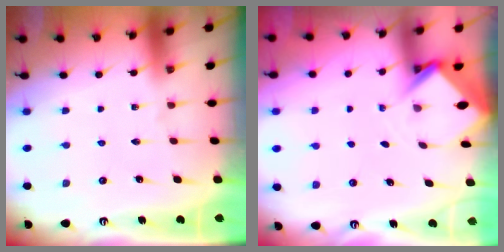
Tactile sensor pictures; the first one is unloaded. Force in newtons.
{"total": 3.0, "press": 3.0, "slide": 0.2}